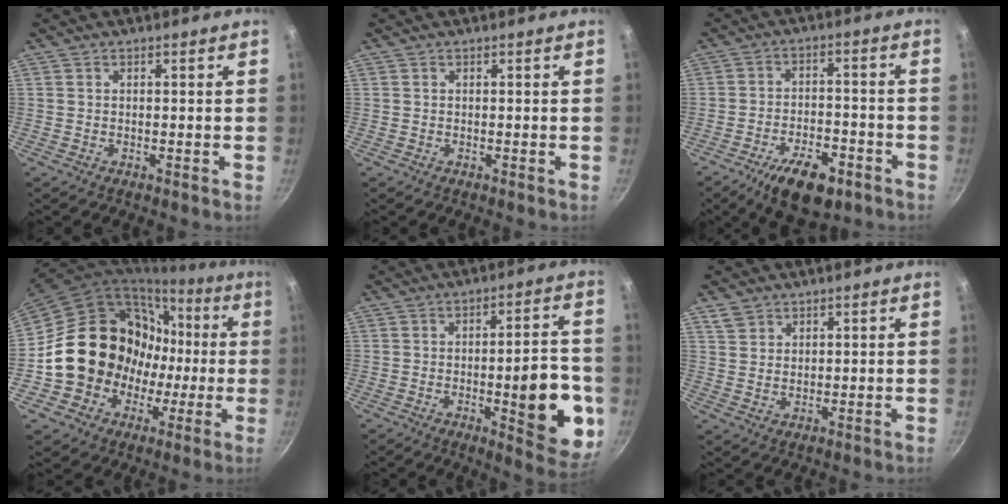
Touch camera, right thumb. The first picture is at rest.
{"total": 0.0}
{"total": 12.3, "force": [-7.0, 5.7, 8.4], "torque": [-0.116, 0.037, -0.105]}
{"total": 18.9, "force": [-1.5, 17.0, 8.0], "torque": [-0.107, 0.048, -0.007]}
{"total": 16.9, "force": [-3.7, 5.8, 15.4], "torque": [-0.152, 0.010, -0.047]}
{"total": 3.6, "force": [2.5, 2.3, 1.1], "torque": [-0.011, -0.003, 0.050]}